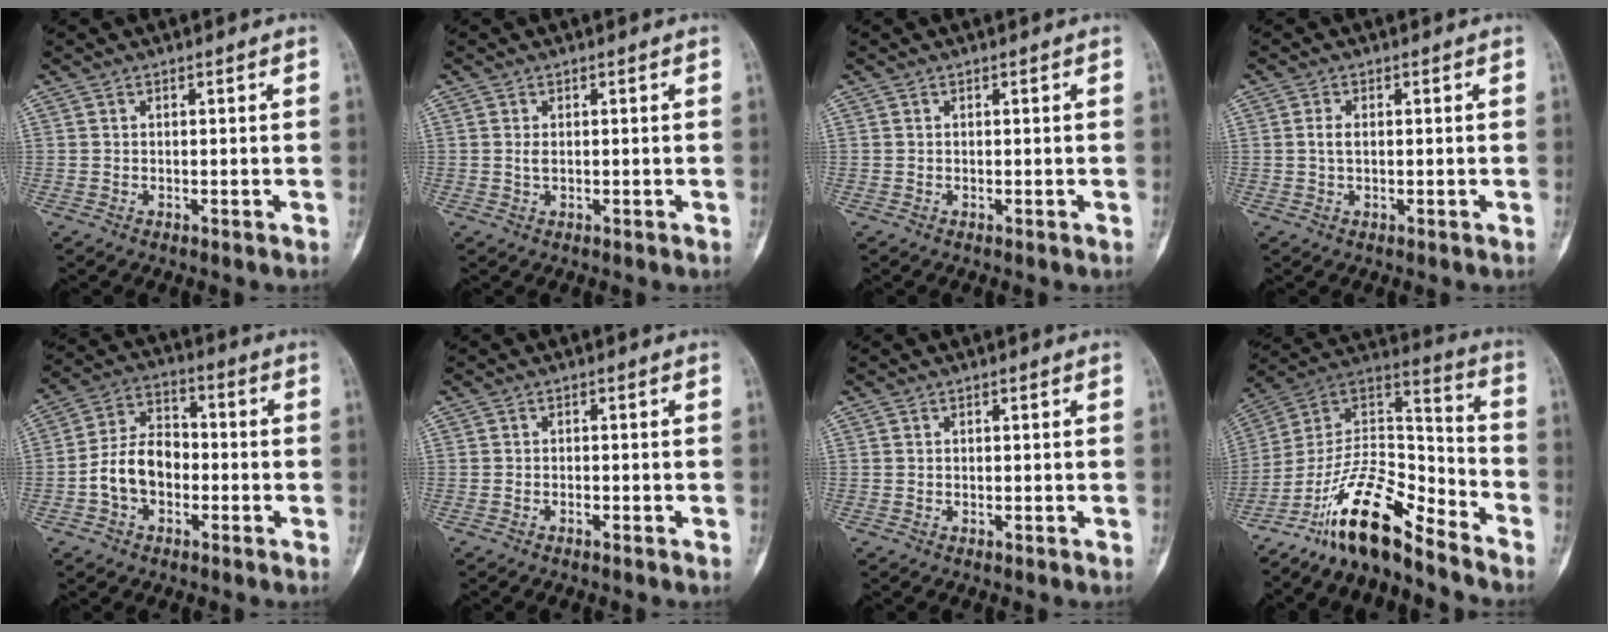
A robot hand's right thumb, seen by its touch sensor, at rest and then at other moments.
{"total": 1.0, "force": [0.1, 0.5, 0.8], "torque": [-0.021, -0.002, 0.004]}
{"total": 0.0}
{"total": 1.9, "force": [0.1, 1.0, 1.6], "torque": [-0.036, 0.001, 0.002]}
{"total": 9.9, "force": [-2.5, 6.9, 6.7], "torque": [-0.114, 0.036, -0.055]}
{"total": 0.7, "force": [-0.5, 0.2, 0.4], "torque": [-0.011, 0.006, -0.008]}
{"total": 0.0}
{"total": 16.5, "force": [-12.7, 4.8, 9.3], "torque": [-0.146, 0.112, -0.233]}